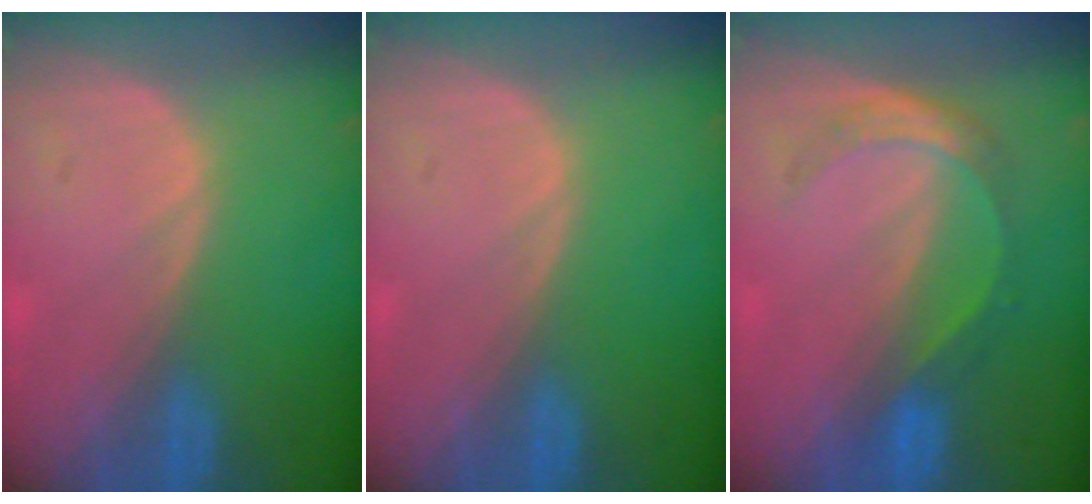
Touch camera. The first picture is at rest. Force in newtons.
{"total": 0.0}
{"total": 5.5, "press": 4.7, "slide": 2.8}